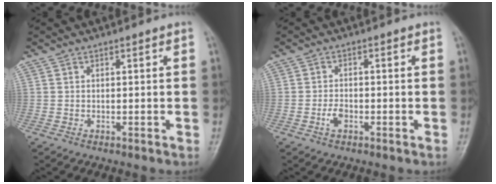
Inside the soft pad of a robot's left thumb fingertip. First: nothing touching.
{"total": 2.5, "force": [-1.1, 1.5, 1.7], "torque": [-0.029, 0.005, -0.024]}